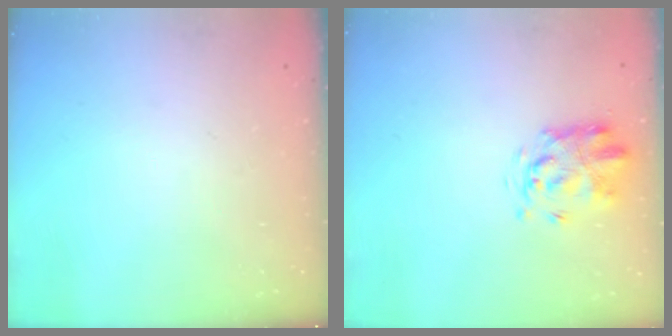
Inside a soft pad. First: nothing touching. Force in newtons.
{"total": 3.1, "press": 3.0, "slide": 0.8}